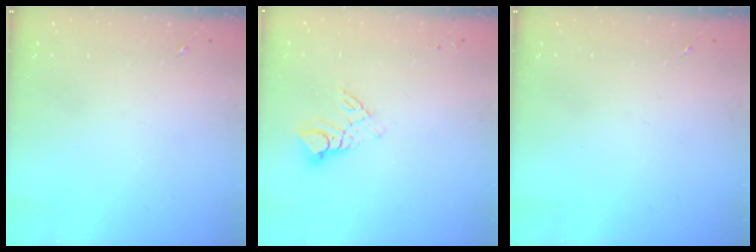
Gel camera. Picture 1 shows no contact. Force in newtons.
{"total": 8.8, "press": 8.8, "slide": 0.8}
{"total": 0.0}